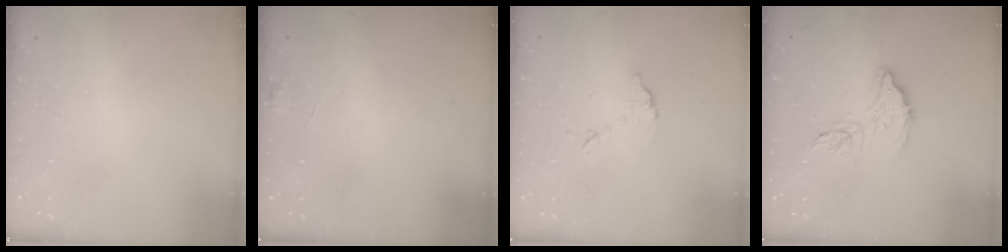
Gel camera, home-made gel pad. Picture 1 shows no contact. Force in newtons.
{"total": 5.7, "press": 5.7, "slide": 0.3}
{"total": 6.7, "press": 6.6, "slide": 0.5}
{"total": 11.5, "press": 11.5, "slide": 0.8}